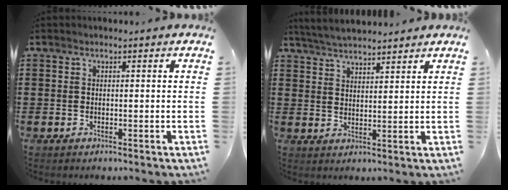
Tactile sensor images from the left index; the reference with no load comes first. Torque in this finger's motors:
{"motor_torque": [1.11, 1.03, 0.31, 0.05]}